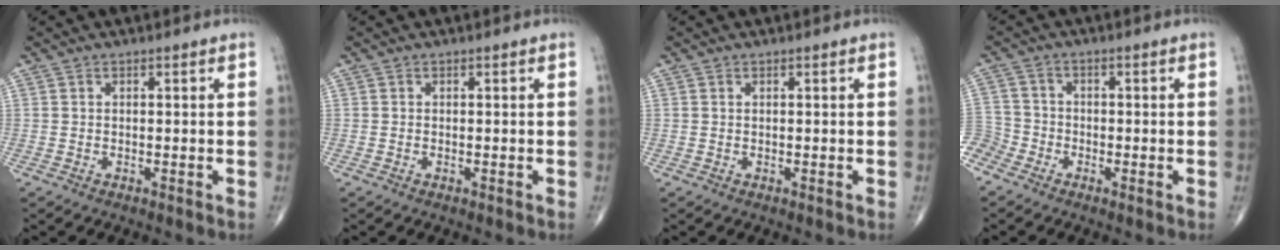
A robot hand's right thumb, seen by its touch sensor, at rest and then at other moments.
{"total": 0.0}
{"total": 0.0}
{"total": 5.5, "force": [-3.8, 3.8, 1.2], "torque": [-0.029, 0.012, -0.086]}